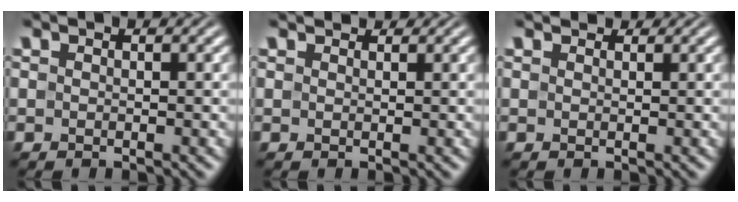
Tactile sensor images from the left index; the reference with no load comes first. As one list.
[{"total": 2.0, "force": [1.8, 0.6, 0.6], "torque": [-0.015, -0.005, 0.022]}, {"total": 2.3, "force": [2.0, 0.8, 0.7], "torque": [-0.018, -0.006, 0.024]}]